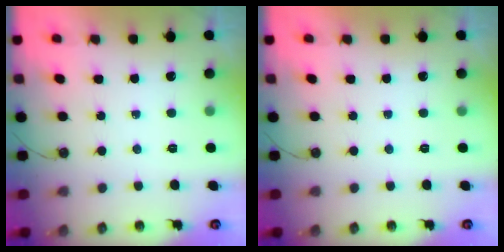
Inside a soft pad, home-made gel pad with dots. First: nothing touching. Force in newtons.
{"total": 0.0}